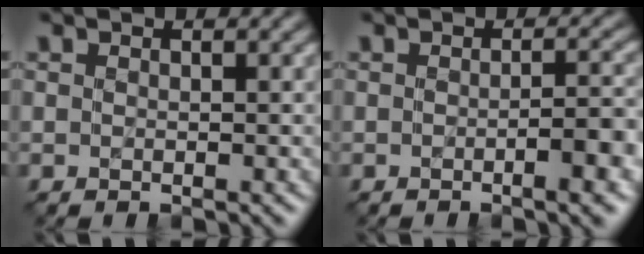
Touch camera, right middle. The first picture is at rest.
{"total": 3.6, "force": [-1.1, 0.9, 3.4], "torque": [-0.037, 0.006, -0.018]}